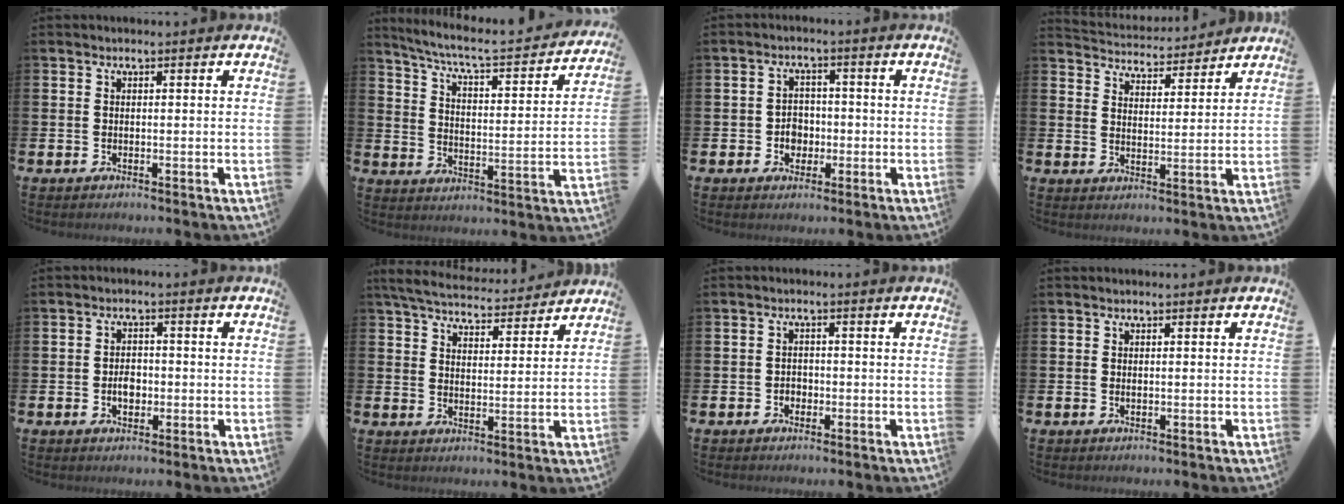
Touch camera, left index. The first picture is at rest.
{"total": 6.6, "force": [5.8, 1.0, 2.9], "torque": [-0.085, -0.045, 0.093]}
{"total": 3.2, "force": [-0.9, 2.8, 1.3], "torque": [-0.021, 0.001, -0.024]}
{"total": 4.5, "force": [4.4, 0.7, -0.2], "torque": [-0.009, -0.037, 0.075]}
{"total": 2.7, "force": [-0.6, 1.9, 1.8], "torque": [-0.015, -0.004, -0.017]}
{"total": 6.0, "force": [5.8, 1.1, 1.3], "torque": [-0.042, -0.039, 0.100]}
{"total": 1.4, "force": [-0.5, 1.2, 0.4], "torque": [-0.006, 0.003, -0.014]}
{"total": 0.0}